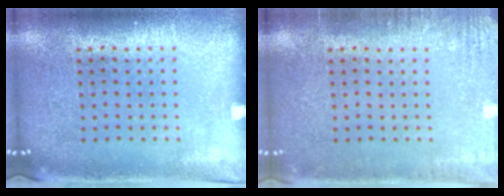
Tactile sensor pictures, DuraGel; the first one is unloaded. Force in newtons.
{"total": 2.1, "press": 2.1, "slide": 0.2}